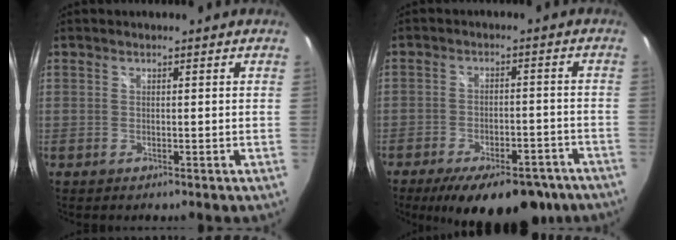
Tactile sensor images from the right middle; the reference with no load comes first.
{"total": 17.2, "force": [-12.7, 6.8, 9.4], "torque": [-0.166, -0.016, -0.163]}